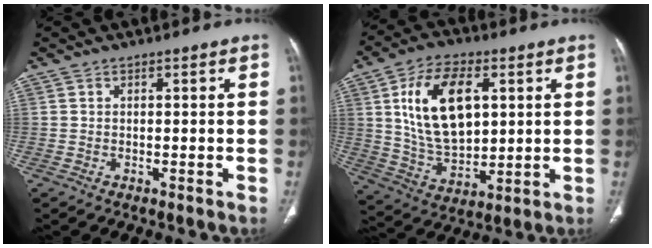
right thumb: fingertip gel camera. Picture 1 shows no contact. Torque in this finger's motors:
{"motor_torque": [-0.85, 1.80, 0.92, 1.33, 0.20]}